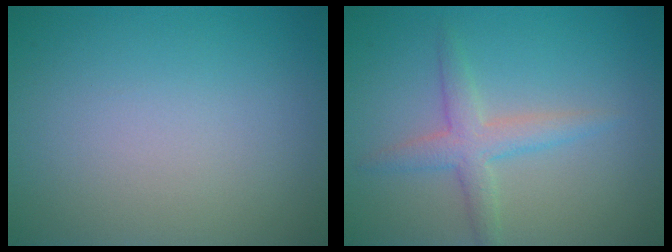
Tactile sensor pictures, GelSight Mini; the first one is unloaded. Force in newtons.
{"total": 2.8, "press": 2.8, "slide": 0.1}